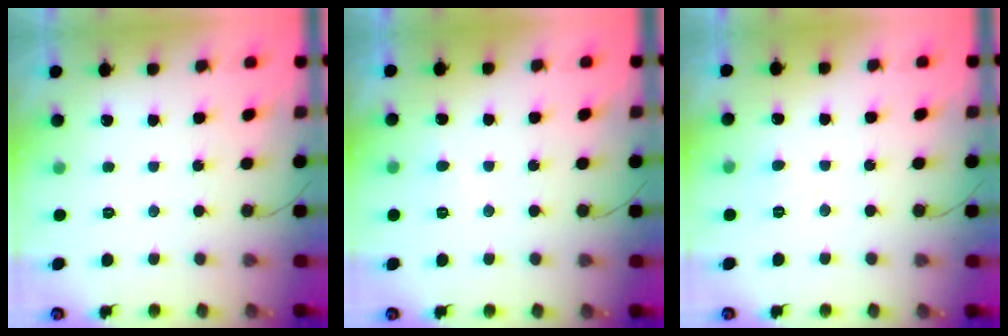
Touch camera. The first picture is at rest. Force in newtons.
{"total": 4.5, "press": 4.5, "slide": 0.4}
{"total": 6.4, "press": 6.4, "slide": 0.5}